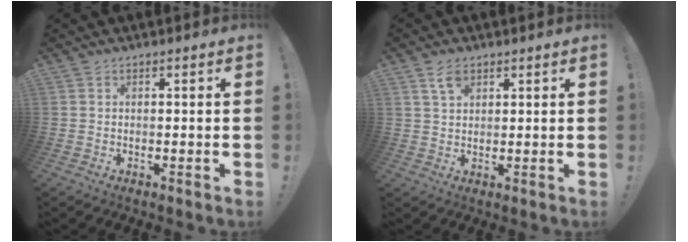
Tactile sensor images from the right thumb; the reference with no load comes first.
{"total": 4.4, "force": [2.6, 2.4, 2.7], "torque": [-0.045, -0.007, 0.048]}